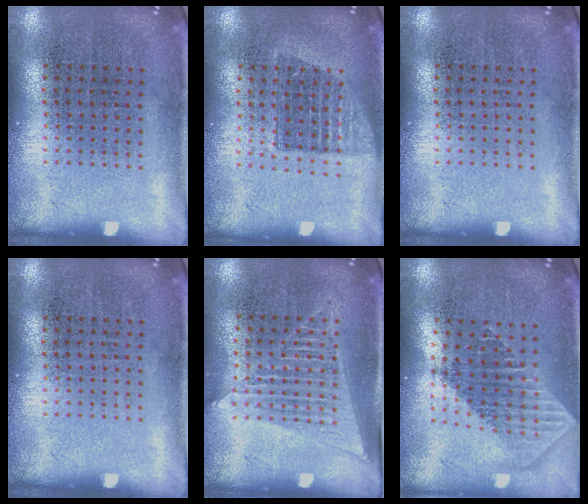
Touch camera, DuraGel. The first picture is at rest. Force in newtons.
{"total": 1.4, "press": 1.1, "slide": 0.8}
{"total": 0.0}
{"total": 0.0}
{"total": 1.6, "press": 1.5, "slide": 0.6}
{"total": 2.0, "press": 1.6, "slide": 1.2}